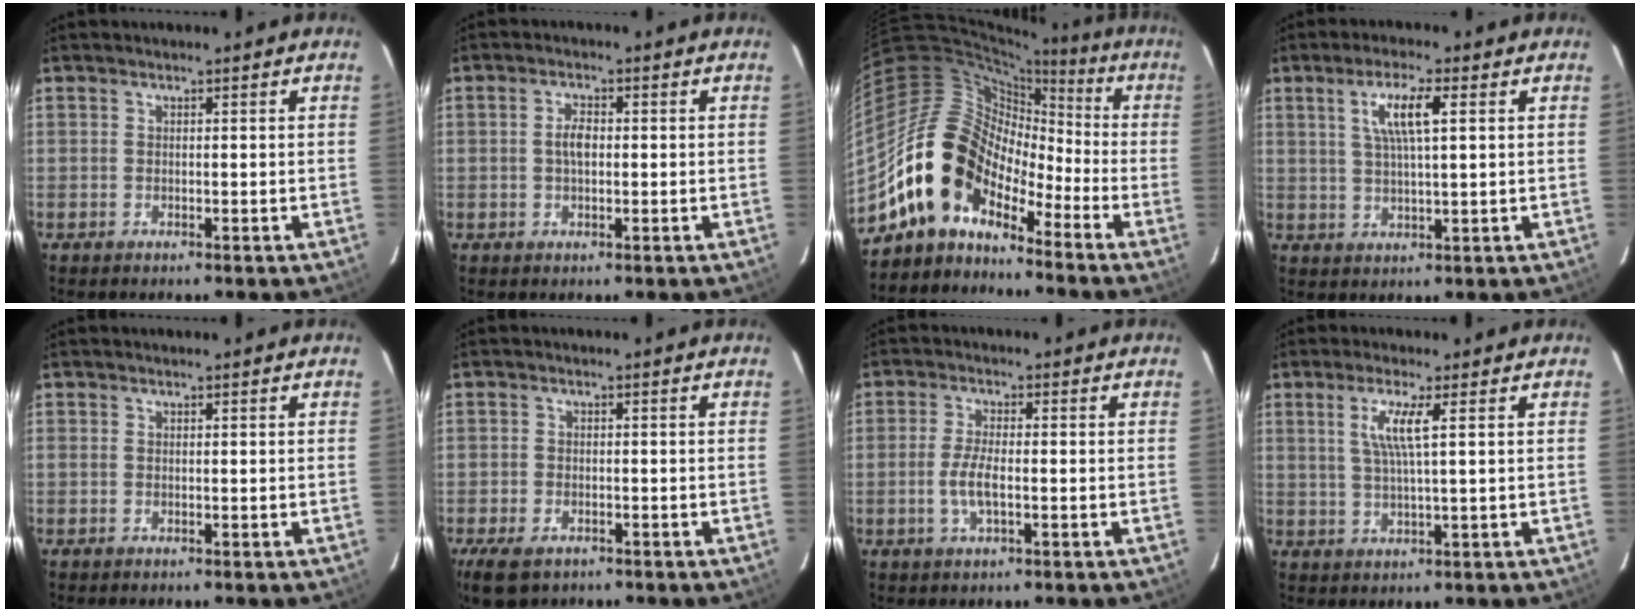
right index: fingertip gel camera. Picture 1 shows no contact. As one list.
[{"total": 2.9, "force": [0.0, 1.6, 2.4], "torque": [-0.047, 0.005, 0.001]}, {"total": 13.5, "force": [-9.2, 7.9, 6.0], "torque": [-0.108, 0.023, -0.179]}, {"total": 6.5, "force": [2.3, 1.0, 6.0], "torque": [-0.113, 0.003, 0.042]}, {"total": 0.0}, {"total": 6.5, "force": [-4.1, 3.7, 3.3], "torque": [-0.087, -0.020, -0.070]}, {"total": 4.5, "force": [-1.2, 1.2, 4.1], "torque": [-0.088, -0.002, -0.025]}, {"total": 4.8, "force": [1.7, -0.4, 4.5], "torque": [-0.086, -0.003, 0.032]}]